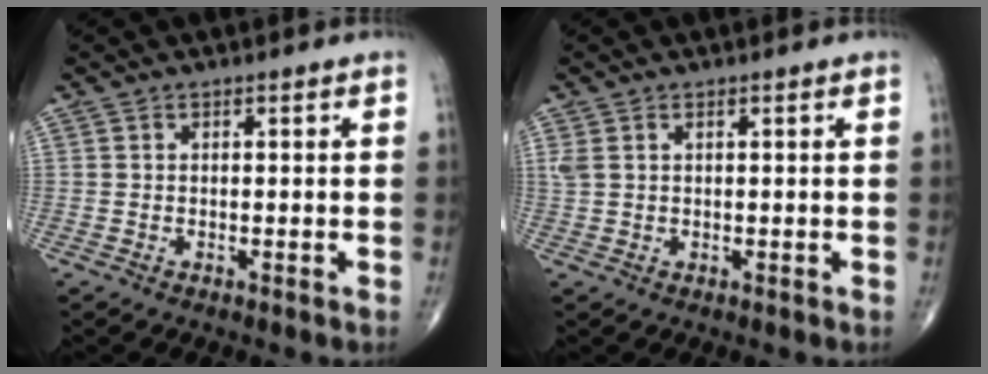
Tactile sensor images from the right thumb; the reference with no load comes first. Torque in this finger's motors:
{"motor_torque": [-0.05, -0.02, 0.27, 0.21, 0.03]}